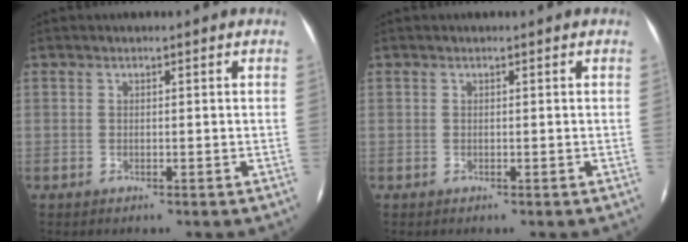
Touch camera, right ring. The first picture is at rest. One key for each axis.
{"total": 0.0}